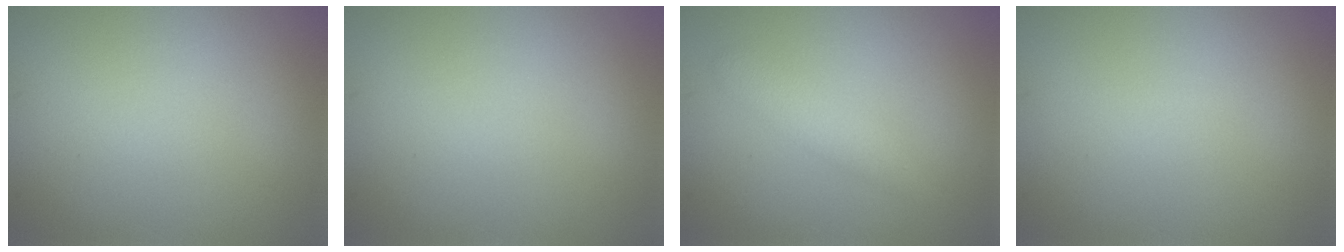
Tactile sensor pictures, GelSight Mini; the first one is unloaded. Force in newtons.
{"total": 0.0}
{"total": 1.7, "press": 1.7, "slide": 0.1}
{"total": 0.0}